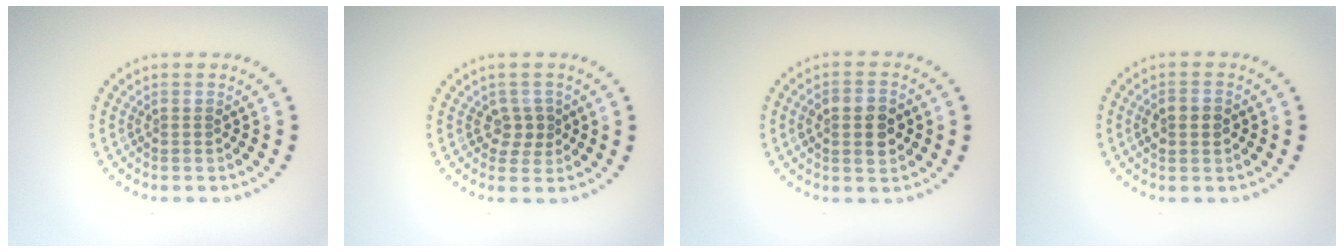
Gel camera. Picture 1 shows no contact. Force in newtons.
{"total": 1.8, "press": 1.6, "slide": 0.9}
{"total": 3.9, "press": 3.8, "slide": 0.3}
{"total": 2.8, "press": 2.8, "slide": 0.3}